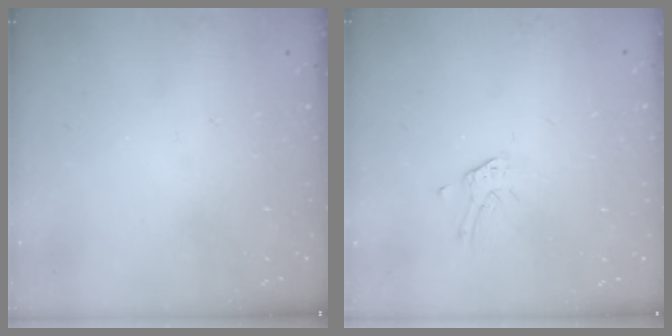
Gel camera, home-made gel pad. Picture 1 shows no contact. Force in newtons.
{"total": 2.8, "press": 2.8, "slide": 0.1}